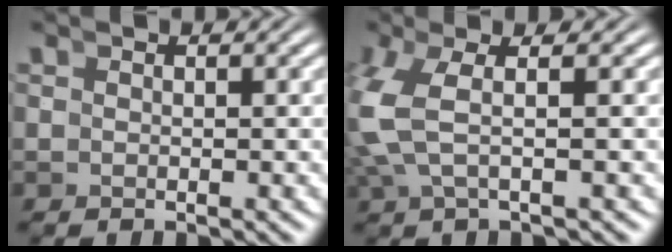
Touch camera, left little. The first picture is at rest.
{"total": 4.2, "force": [0.3, 2.0, 3.7], "torque": [-0.088, 0.010, 0.001]}